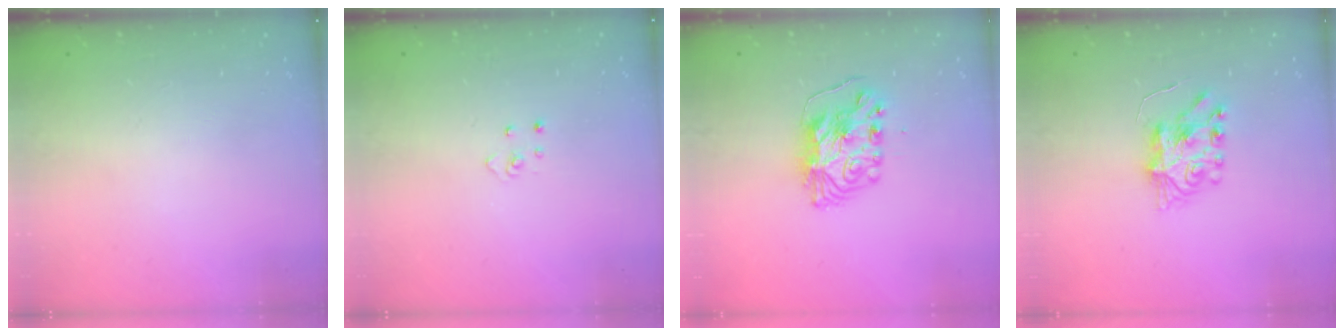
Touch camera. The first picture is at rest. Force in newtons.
{"total": 3.2, "press": 3.2, "slide": 0.2}
{"total": 7.7, "press": 7.7, "slide": 0.8}
{"total": 7.4, "press": 7.4, "slide": 0.4}